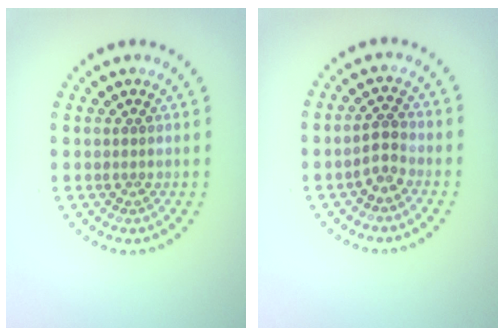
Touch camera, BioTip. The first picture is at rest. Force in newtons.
{"total": 1.9, "press": 1.7, "slide": 0.8}